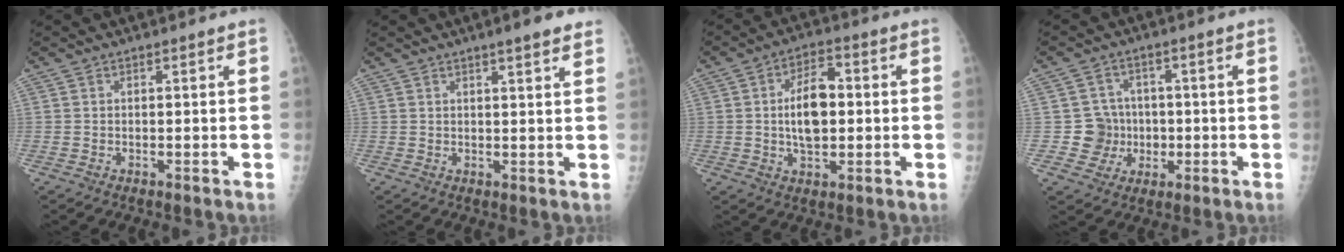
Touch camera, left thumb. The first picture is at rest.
{"total": 5.1, "force": [3.6, 0.6, 3.6], "torque": [-0.040, -0.006, 0.046]}
{"total": 9.5, "force": [0.1, 5.4, 7.9], "torque": [-0.116, 0.010, 0.001]}
{"total": 6.4, "force": [-0.6, 6.3, 0.6], "torque": [0.032, 0.017, -0.007]}